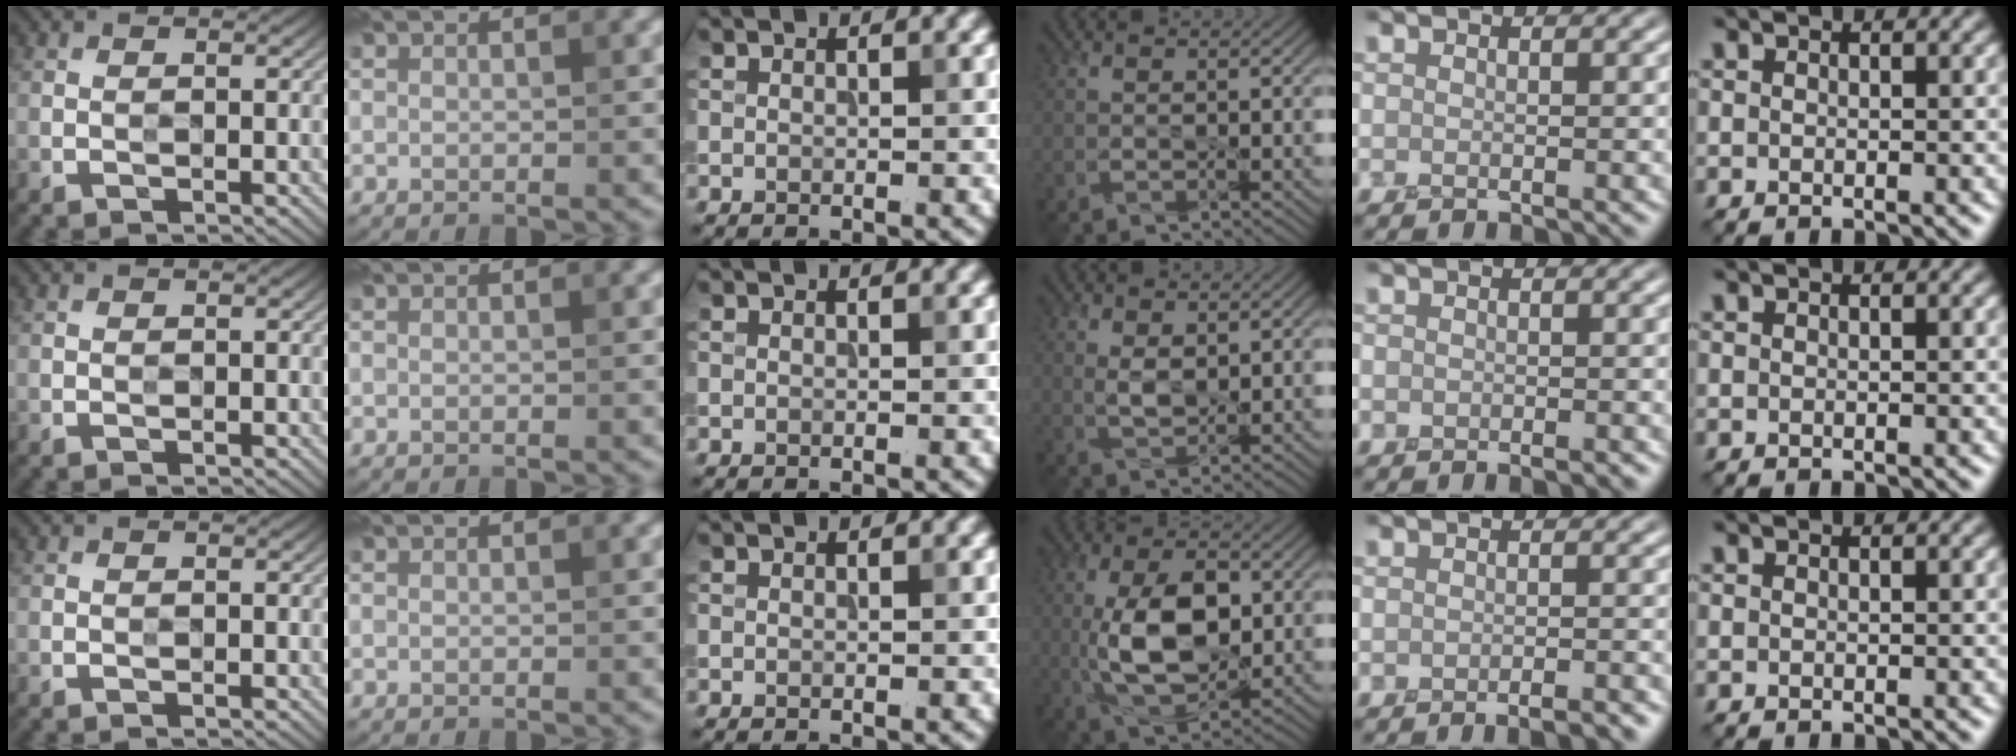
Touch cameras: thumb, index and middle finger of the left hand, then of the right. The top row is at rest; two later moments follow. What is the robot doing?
{"motion": "peel", "object": "bandage"}